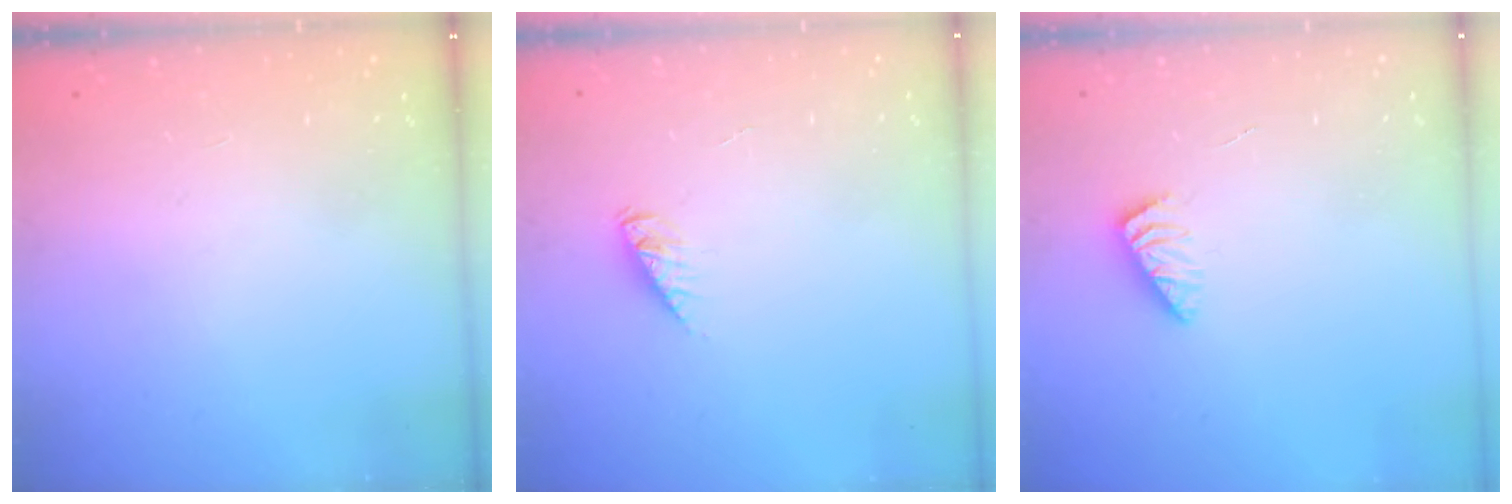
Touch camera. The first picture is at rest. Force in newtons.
{"total": 4.6, "press": 4.5, "slide": 0.6}
{"total": 2.8, "press": 2.8, "slide": 0.4}